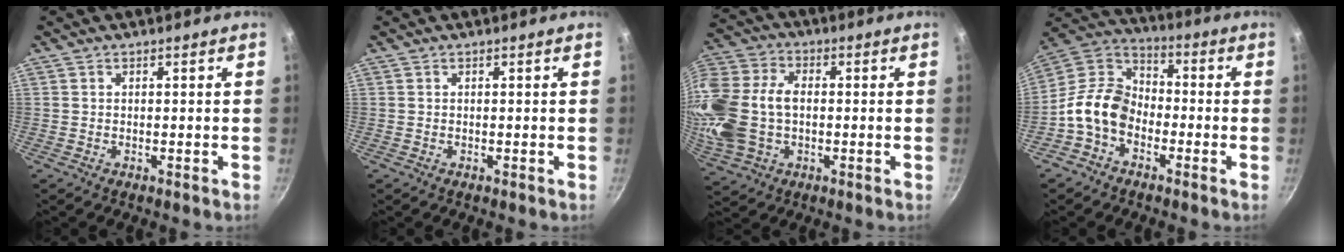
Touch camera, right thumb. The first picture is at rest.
{"total": 0.0}
{"total": 20.5, "force": [-0.6, 14.4, 14.6], "torque": [-0.324, 0.034, -0.009]}
{"total": 11.6, "force": [-4.1, 8.5, 6.8], "torque": [-0.092, 0.052, -0.107]}